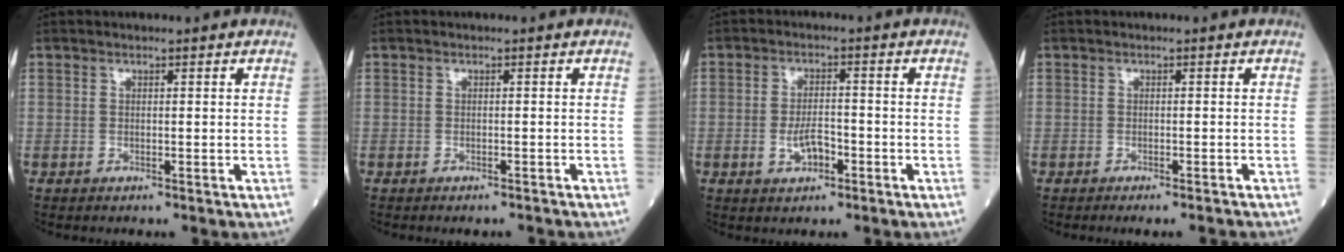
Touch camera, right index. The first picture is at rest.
{"total": 1.5, "force": [-1.4, 0.2, 0.3], "torque": [-0.005, -0.003, -0.019]}
{"total": 3.9, "force": [-1.5, 1.8, 3.2], "torque": [-0.060, 0.001, -0.025]}
{"total": 3.7, "force": [-3.4, 0.0, 1.5], "torque": [-0.011, -0.007, -0.046]}